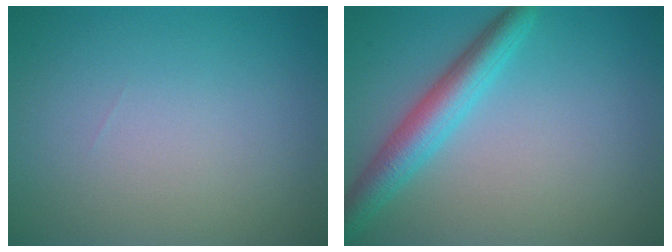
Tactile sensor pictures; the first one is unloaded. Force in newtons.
{"total": 4.2, "press": 4.2, "slide": 0.2}